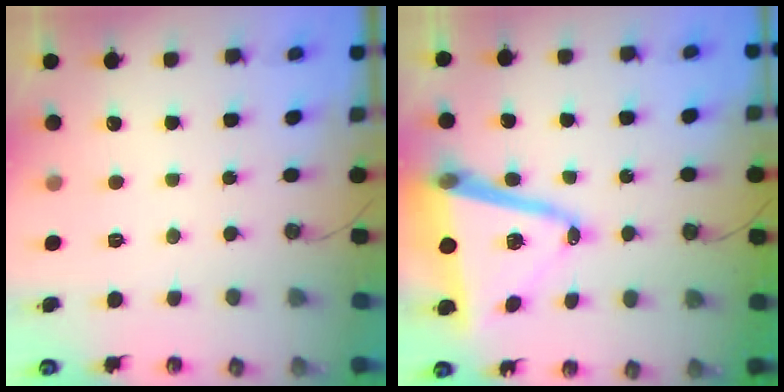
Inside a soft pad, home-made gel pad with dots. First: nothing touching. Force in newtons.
{"total": 16.1, "press": 15.8, "slide": 3.2}